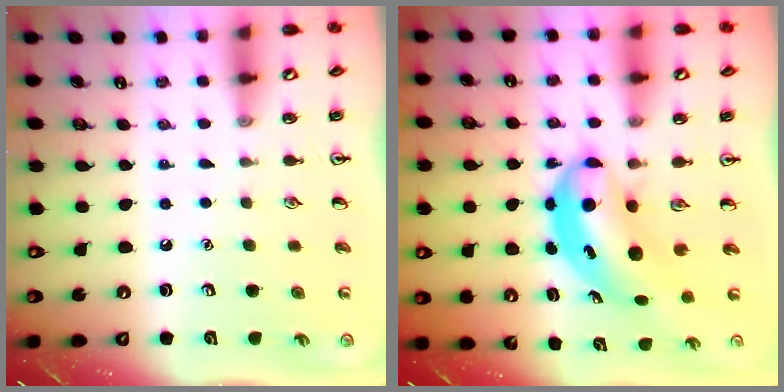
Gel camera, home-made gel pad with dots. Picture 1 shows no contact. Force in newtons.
{"total": 6.7, "press": 6.4, "slide": 2.0}